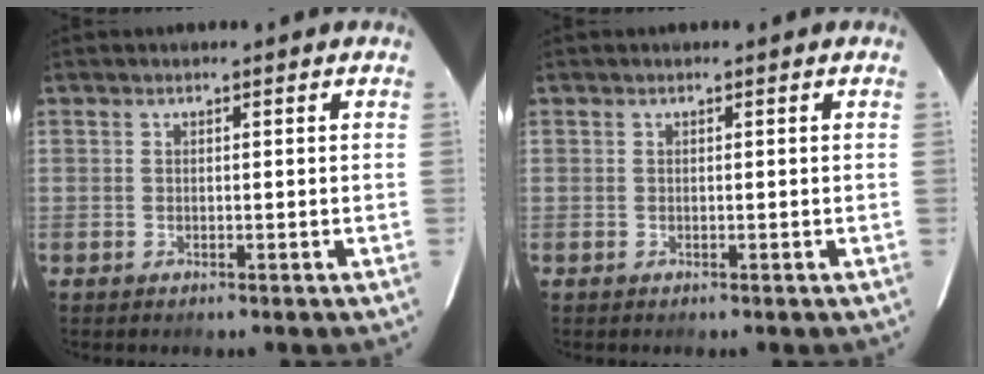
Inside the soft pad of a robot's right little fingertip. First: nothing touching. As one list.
[{"total": 0.0}]